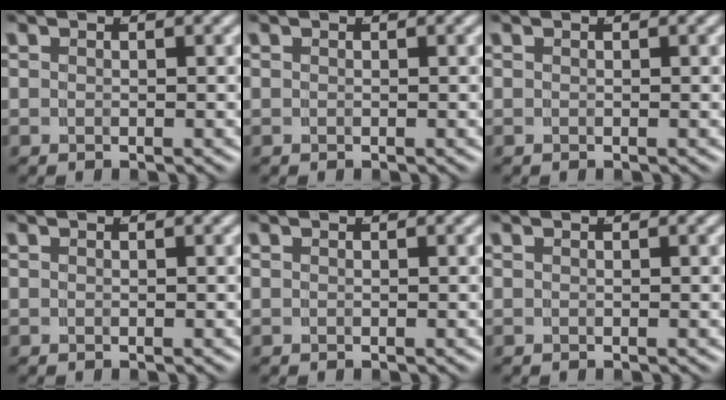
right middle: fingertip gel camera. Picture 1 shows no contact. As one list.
[{"total": 0.0}, {"total": 0.0}, {"total": 0.0}, {"total": 0.0}, {"total": 0.0}]